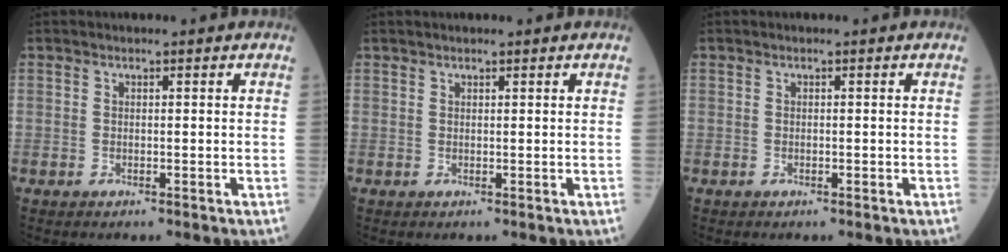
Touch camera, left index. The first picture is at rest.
{"total": 1.0, "force": [0.9, 0.2, 0.3], "torque": [-0.007, 0.018, 0.017]}
{"total": 0.0}